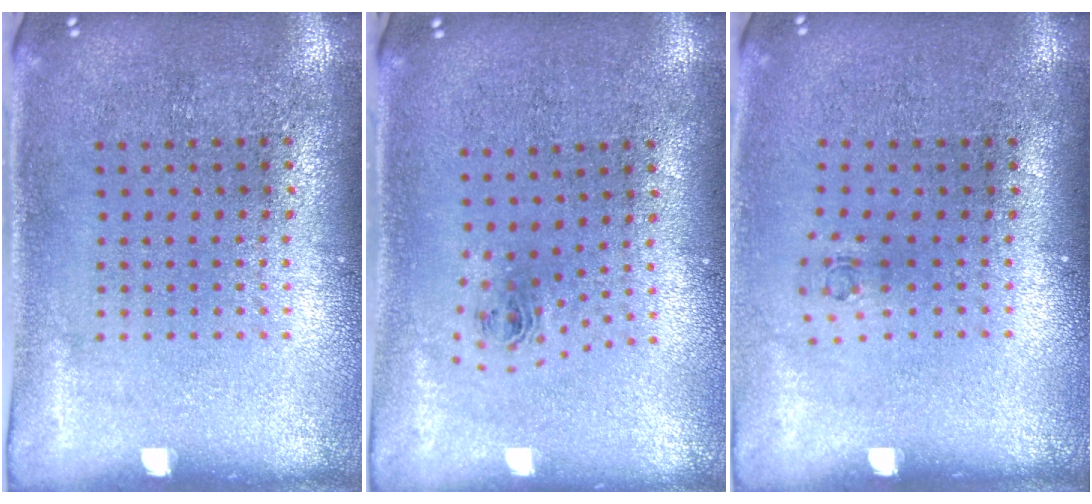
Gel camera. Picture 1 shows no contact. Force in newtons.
{"total": 0.9, "press": 0.3, "slide": 0.8}
{"total": 0.6, "press": 0.3, "slide": 0.5}